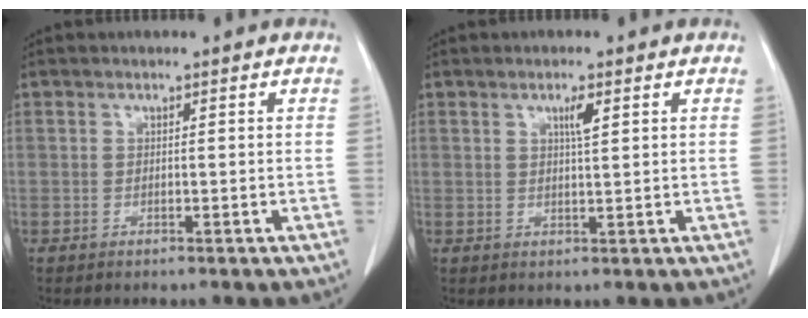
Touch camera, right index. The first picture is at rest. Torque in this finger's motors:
{"motor_torque": [0.14, 0.10, 0.03, 0.02]}